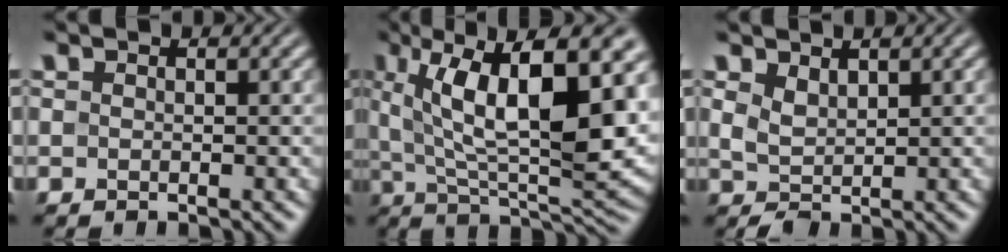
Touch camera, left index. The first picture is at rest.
{"total": 13.5, "force": [3.7, 4.7, 12.1], "torque": [-0.186, 0.001, 0.057]}
{"total": 1.9, "force": [1.1, 0.8, 1.3], "torque": [-0.030, -0.003, 0.025]}